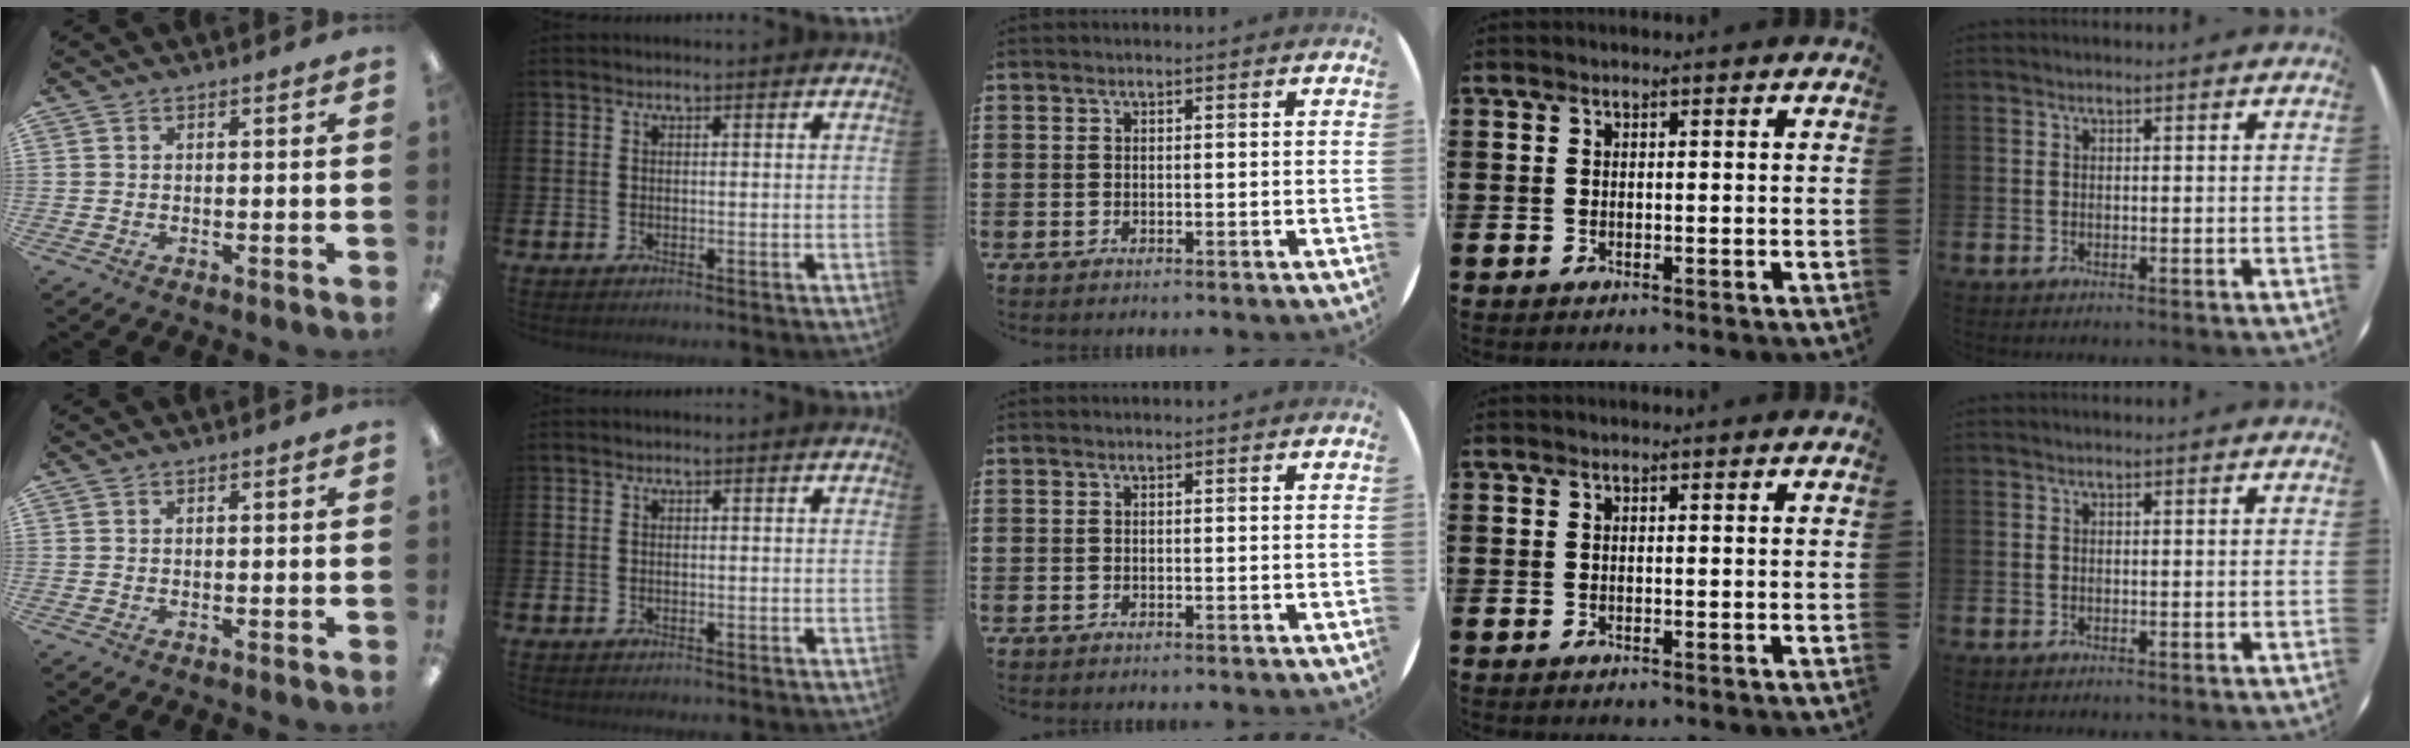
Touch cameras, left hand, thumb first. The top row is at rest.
{}